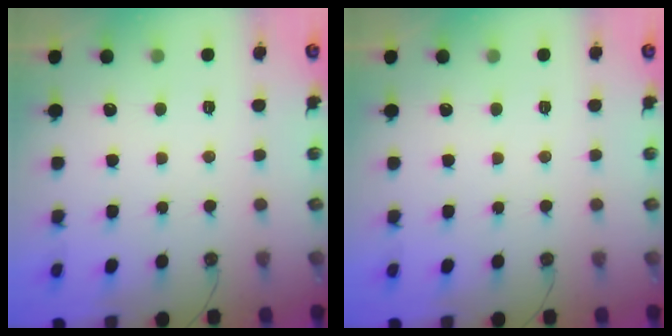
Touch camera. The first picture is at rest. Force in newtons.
{"total": 0.0}